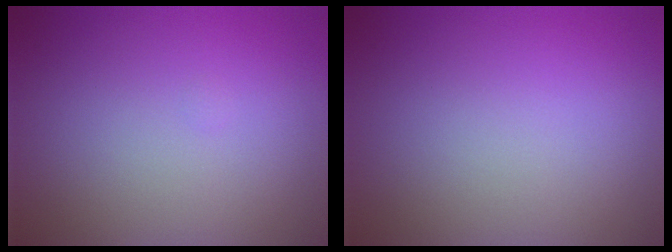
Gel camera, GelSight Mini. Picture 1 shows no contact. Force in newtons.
{"total": 0.0}